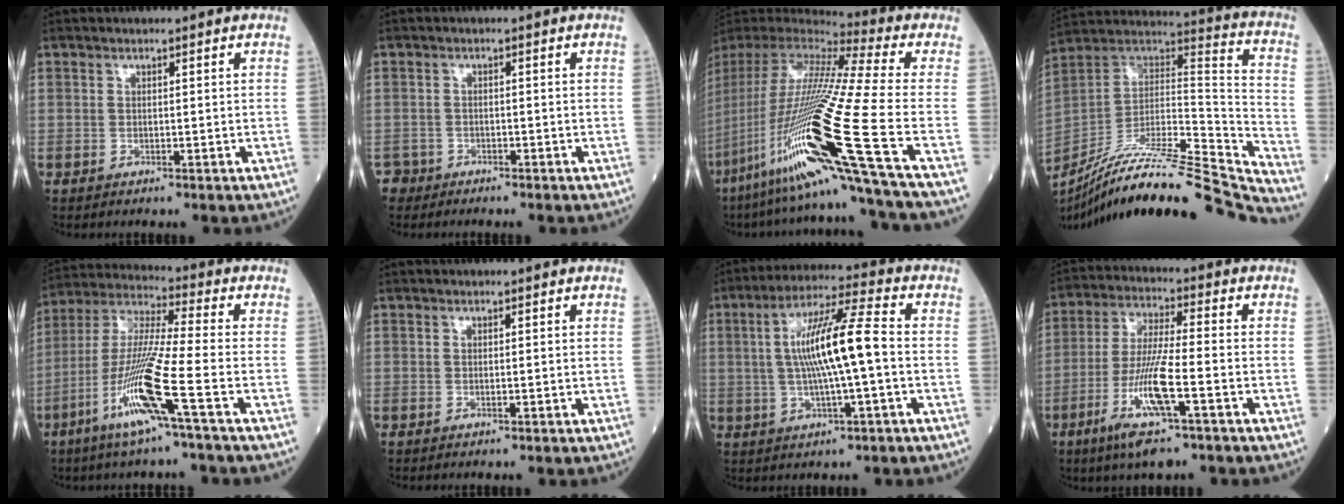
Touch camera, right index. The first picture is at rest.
{"total": 2.1, "force": [-1.6, 1.1, -0.9], "torque": [0.011, 0.006, -0.033]}
{"total": 30.5, "force": [-11.9, -0.5, 28.0], "torque": [-0.534, -0.050, -0.225]}
{"total": 32.5, "force": [-28.9, 0.2, 14.8], "torque": [-0.183, -0.029, -0.444]}
{"total": 14.0, "force": [-6.1, -1.0, 12.5], "torque": [-0.259, -0.016, -0.123]}
{"total": 0.0}
{"total": 11.6, "force": [0.1, 0.6, 11.6], "torque": [-0.214, 0.014, -0.001]}
{"total": 11.5, "force": [-5.0, 0.6, 10.3], "torque": [-0.207, -0.019, -0.095]}